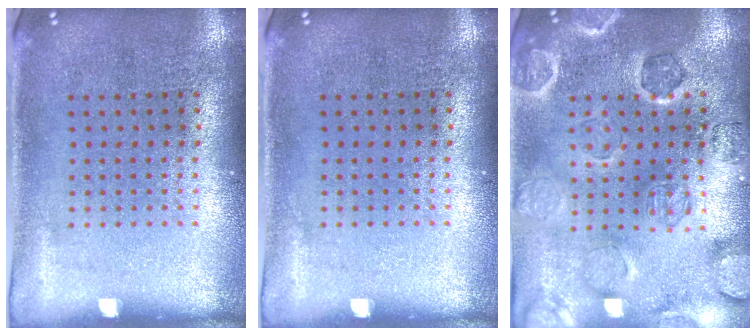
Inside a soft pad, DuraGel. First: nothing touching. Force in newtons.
{"total": 0.0}
{"total": 1.6, "press": 1.6, "slide": 0.2}